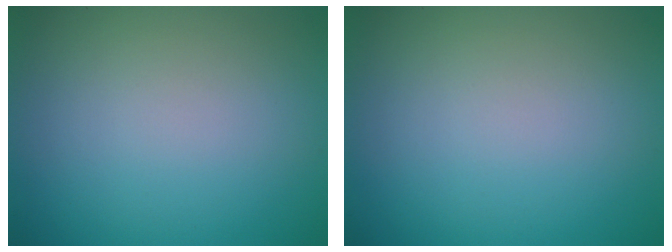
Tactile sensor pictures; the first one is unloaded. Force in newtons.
{"total": 0.0}